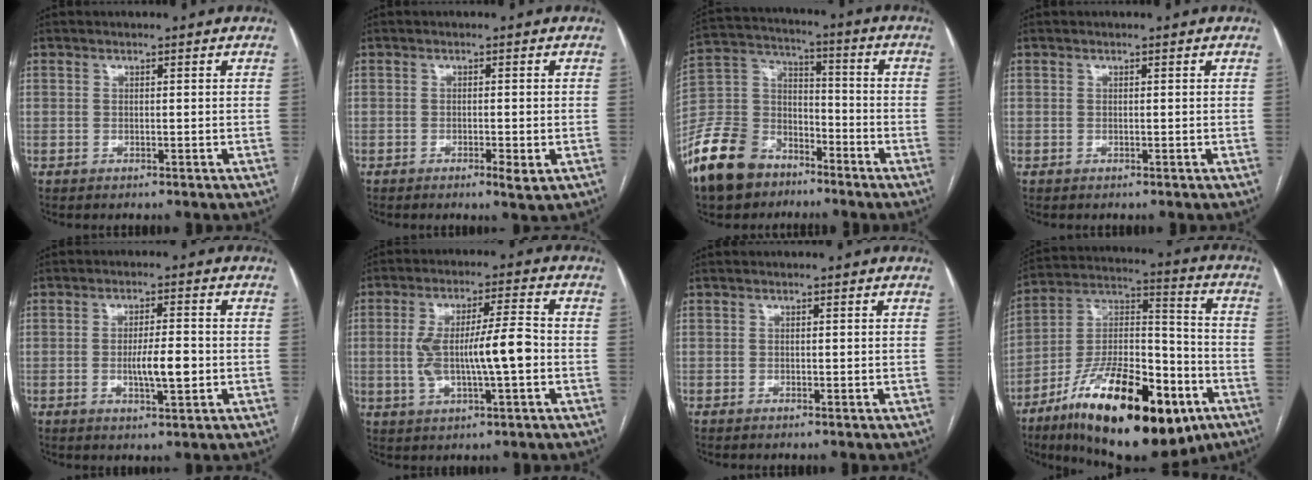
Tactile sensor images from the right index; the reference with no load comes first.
{"total": 2.3, "force": [-1.0, 0.6, 2.0], "torque": [-0.029, -0.002, -0.012]}
{"total": 14.2, "force": [-9.7, 8.6, 5.7], "torque": [-0.138, 0.018, -0.189]}
{"total": 0.0}
{"total": 5.4, "force": [-1.1, 1.1, 5.2], "torque": [-0.091, -0.003, -0.016]}
{"total": 10.3, "force": [-1.2, 1.7, 10.1], "torque": [-0.186, 0.015, -0.018]}
{"total": 0.0}
{"total": 26.3, "force": [-14.1, 9.5, 20.0], "torque": [-0.321, 0.012, -0.223]}